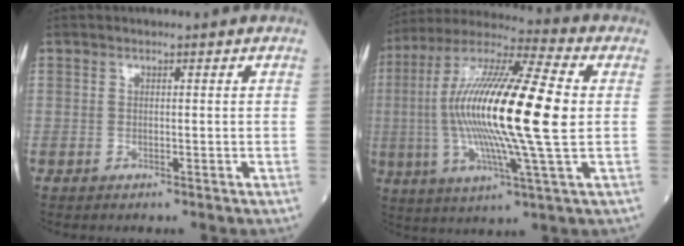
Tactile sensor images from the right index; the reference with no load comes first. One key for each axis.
{"total": 22.4, "fx": 0.3, "fy": 1.8, "fz": 22.3, "tx": -0.439, "ty": 0.002, "tz": -0.010}